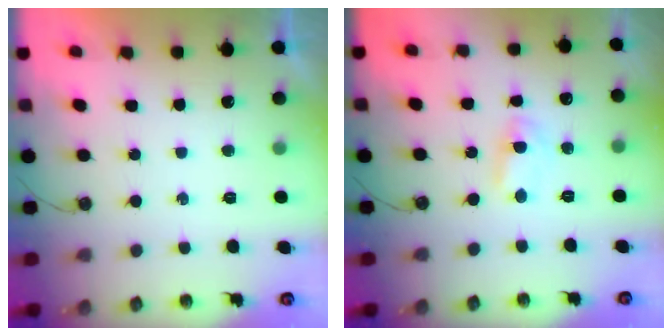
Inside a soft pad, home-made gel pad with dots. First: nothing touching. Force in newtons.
{"total": 2.8, "press": 2.8, "slide": 0.3}